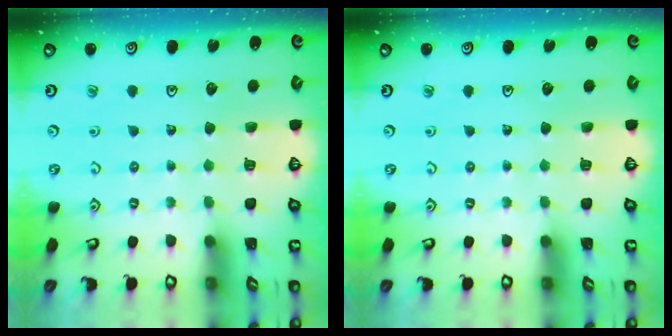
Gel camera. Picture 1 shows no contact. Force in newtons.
{"total": 0.0}